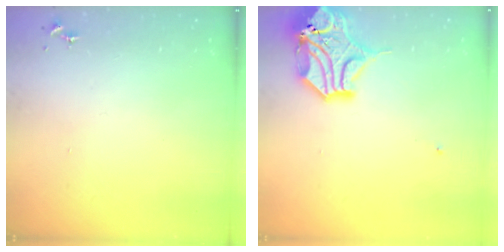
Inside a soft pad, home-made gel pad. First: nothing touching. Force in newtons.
{"total": 14.3, "press": 14.1, "slide": 2.1}